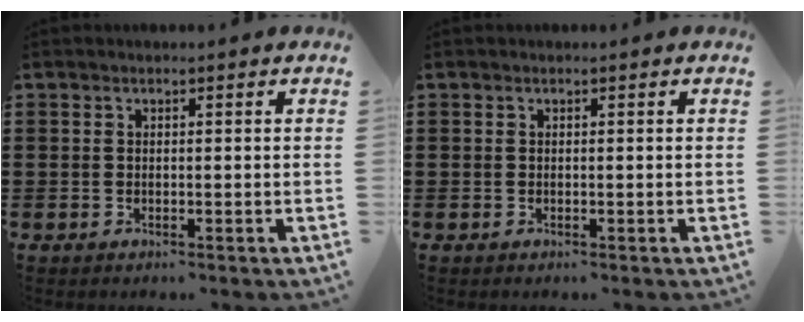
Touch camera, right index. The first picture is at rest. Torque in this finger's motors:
{"motor_torque": [-0.02, 0.01, 0.00, 0.00]}